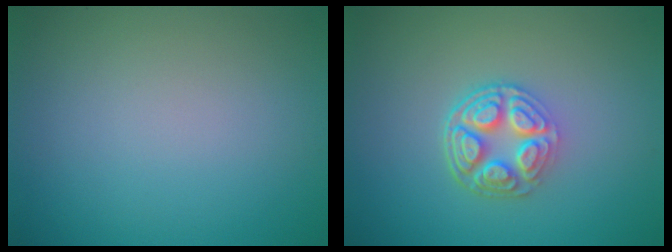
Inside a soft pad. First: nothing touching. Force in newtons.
{"total": 4.8, "press": 3.6, "slide": 3.2}